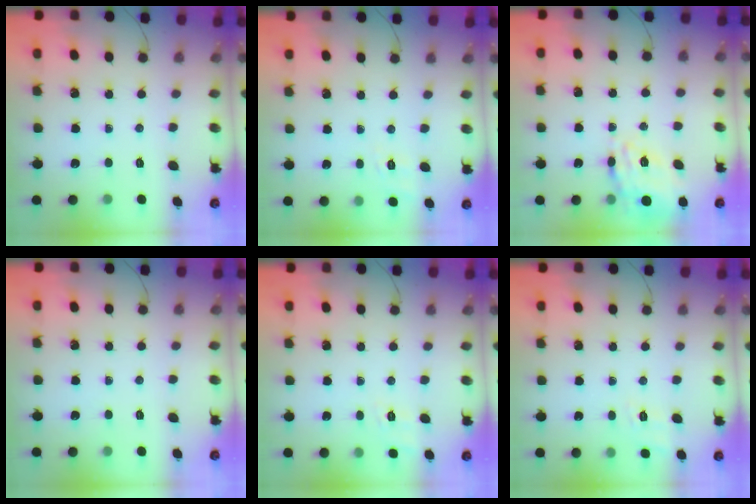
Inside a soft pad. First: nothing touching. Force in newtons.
{"total": 2.0, "press": 0.6, "slide": 1.9}
{"total": 15.9, "press": 15.5, "slide": 3.3}
{"total": 0.0}
{"total": 2.5, "press": 1.4, "slide": 2.0}
{"total": 2.7, "press": 1.9, "slide": 2.0}